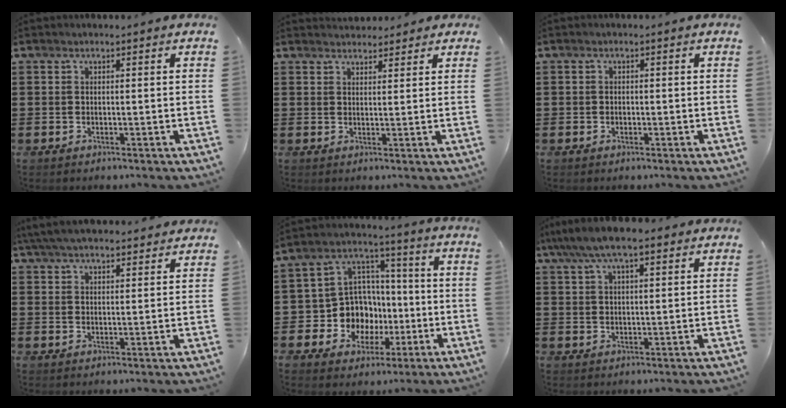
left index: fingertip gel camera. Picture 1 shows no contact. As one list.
[{"total": 2.4, "force": [2.2, 0.9, 0.1], "torque": [0.000, -0.002, 0.040]}, {"total": 0.7, "force": [-0.3, 0.6, 0.2], "torque": [-0.006, 0.001, -0.008]}, {"total": 5.0, "force": [4.7, 0.5, 1.7], "torque": [-0.047, -0.009, 0.086]}, {"total": 10.7, "force": [-2.1, 9.8, 3.6], "torque": [-0.109, 0.011, -0.032]}, {"total": 6.7, "force": [4.9, 1.9, 4.1], "torque": [-0.091, 0.000, 0.087]}]